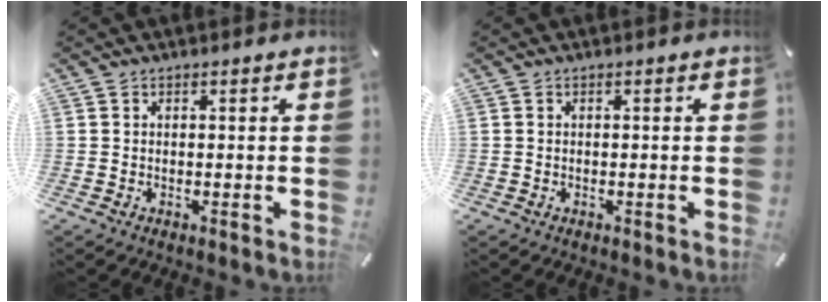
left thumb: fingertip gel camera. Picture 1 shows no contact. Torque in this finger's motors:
{"motor_torque": [-0.15, -0.05, 0.02, 0.08, 0.00]}